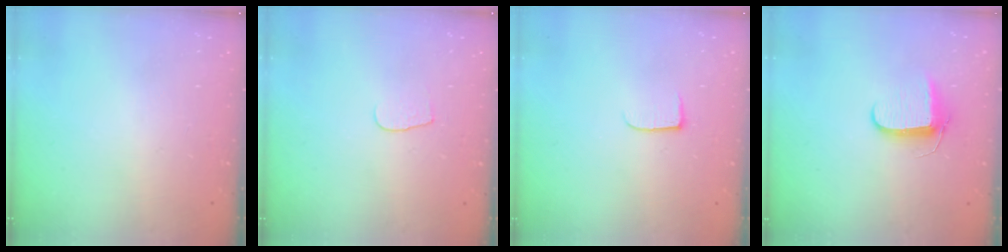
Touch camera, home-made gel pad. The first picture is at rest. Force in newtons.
{"total": 4.2, "press": 4.2, "slide": 0.4}
{"total": 5.6, "press": 5.5, "slide": 0.7}
{"total": 7.8, "press": 7.7, "slide": 1.1}